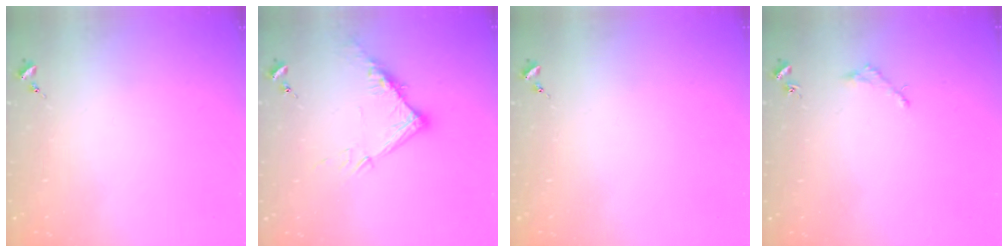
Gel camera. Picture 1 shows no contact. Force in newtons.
{"total": 12.1, "press": 12.1, "slide": 1.2}
{"total": 0.0}
{"total": 1.6, "press": 1.6, "slide": 0.2}